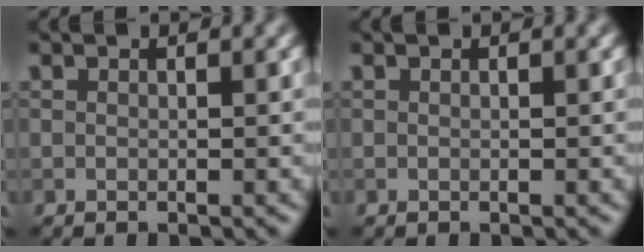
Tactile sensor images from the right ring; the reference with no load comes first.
{"total": 0.0}